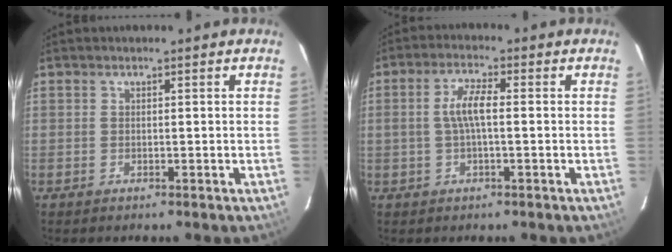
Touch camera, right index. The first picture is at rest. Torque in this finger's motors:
{"motor_torque": [0.37, -0.11, 0.25, 0.12]}